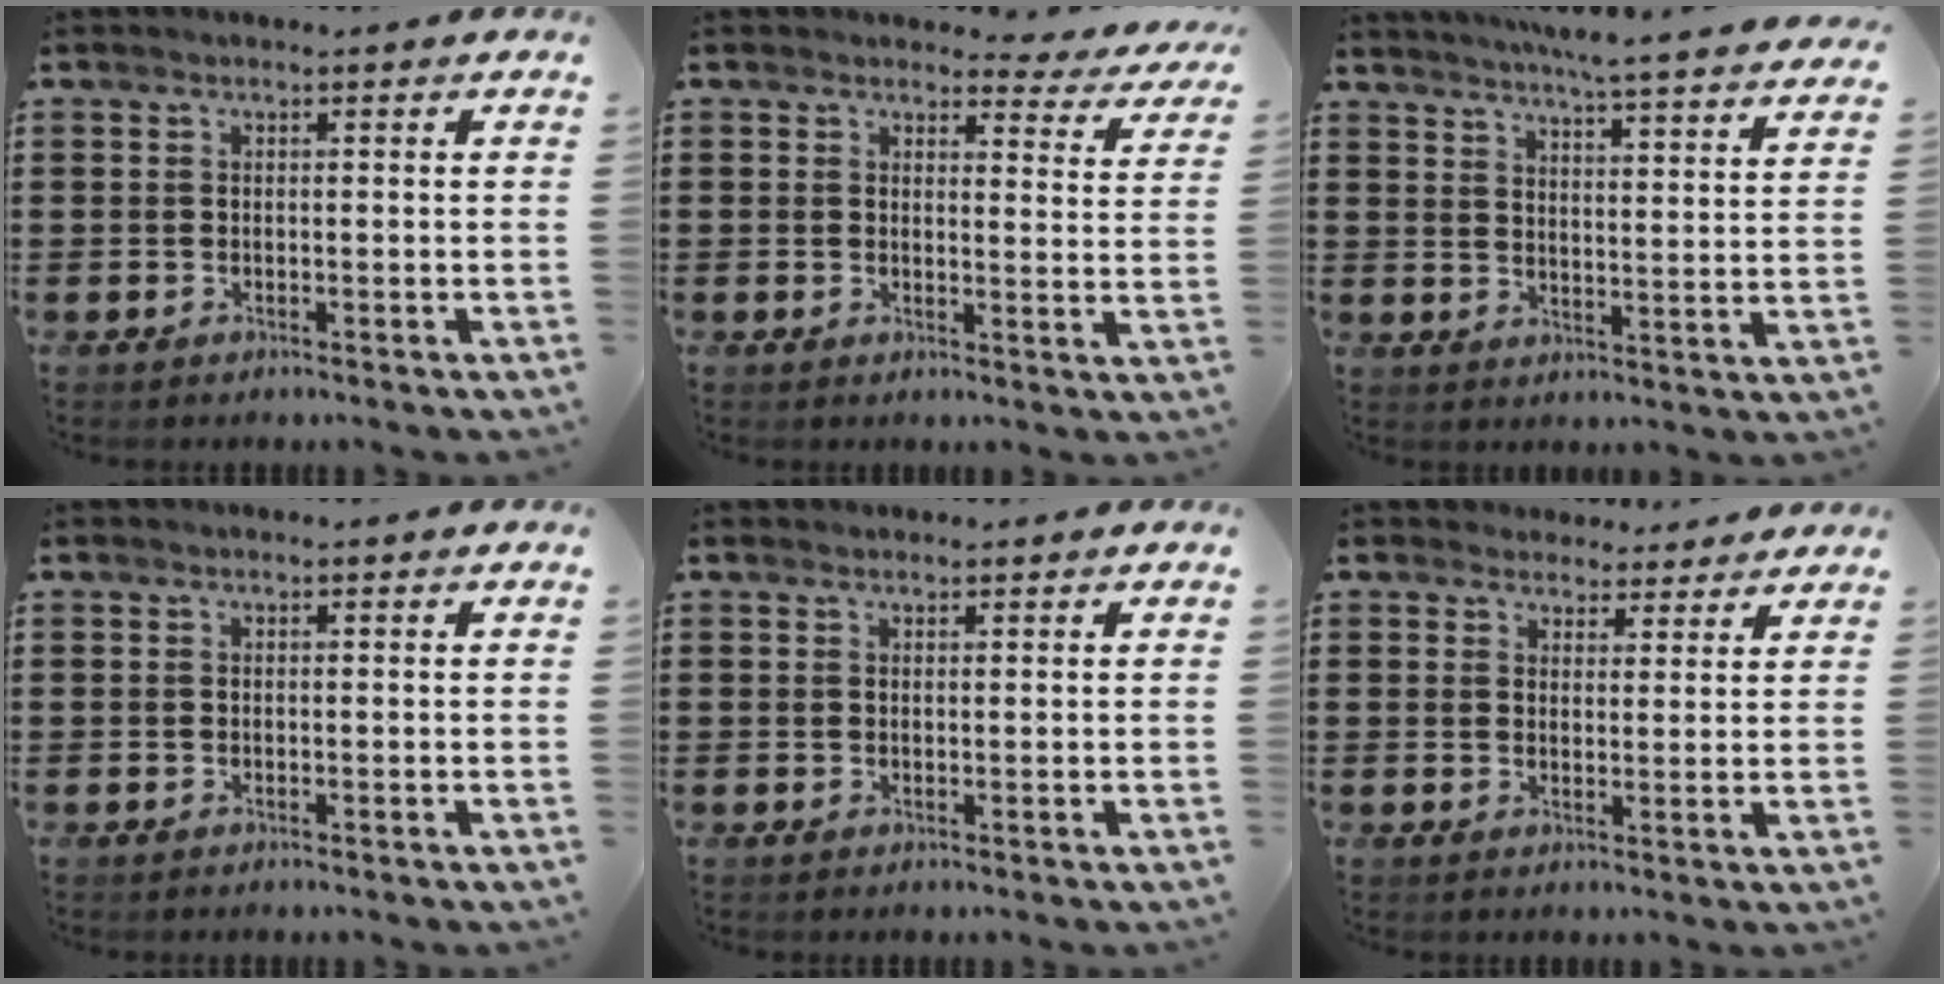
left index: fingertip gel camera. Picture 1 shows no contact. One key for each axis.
{"total": 3.2, "fx": 2.9, "fy": 1.1, "fz": 0.8, "tx": -0.021, "ty": -0.015, "tz": 0.049}
{"total": 5.0, "fx": 4.7, "fy": -0.9, "fz": 1.3, "tx": -0.047, "ty": -0.037, "tz": 0.077}
{"total": 0.0}
{"total": 0.7, "fx": 0.7, "fy": 0.2, "fz": 0.0, "tx": -0.002, "ty": 0.001, "tz": 0.015}
{"total": 3.7, "fx": 3.3, "fy": 1.6, "fz": 0.2, "tx": -0.017, "ty": 0.000, "tz": 0.065}